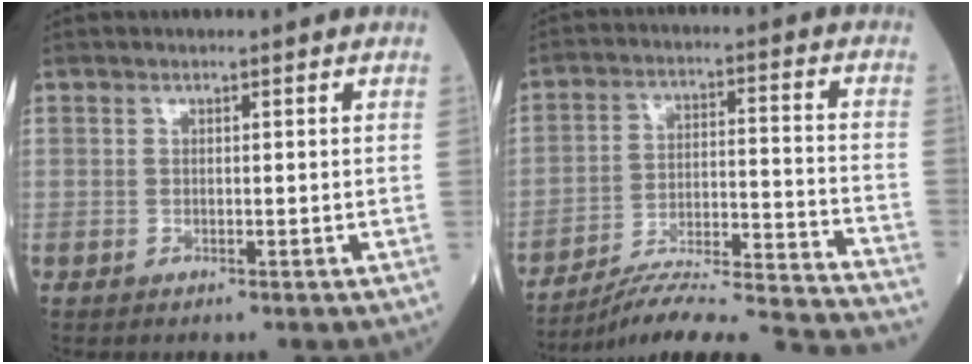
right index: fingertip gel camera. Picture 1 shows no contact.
{"total": 22.4, "force": [-20.9, -1.2, 7.9], "torque": [-0.084, -0.013, -0.300]}